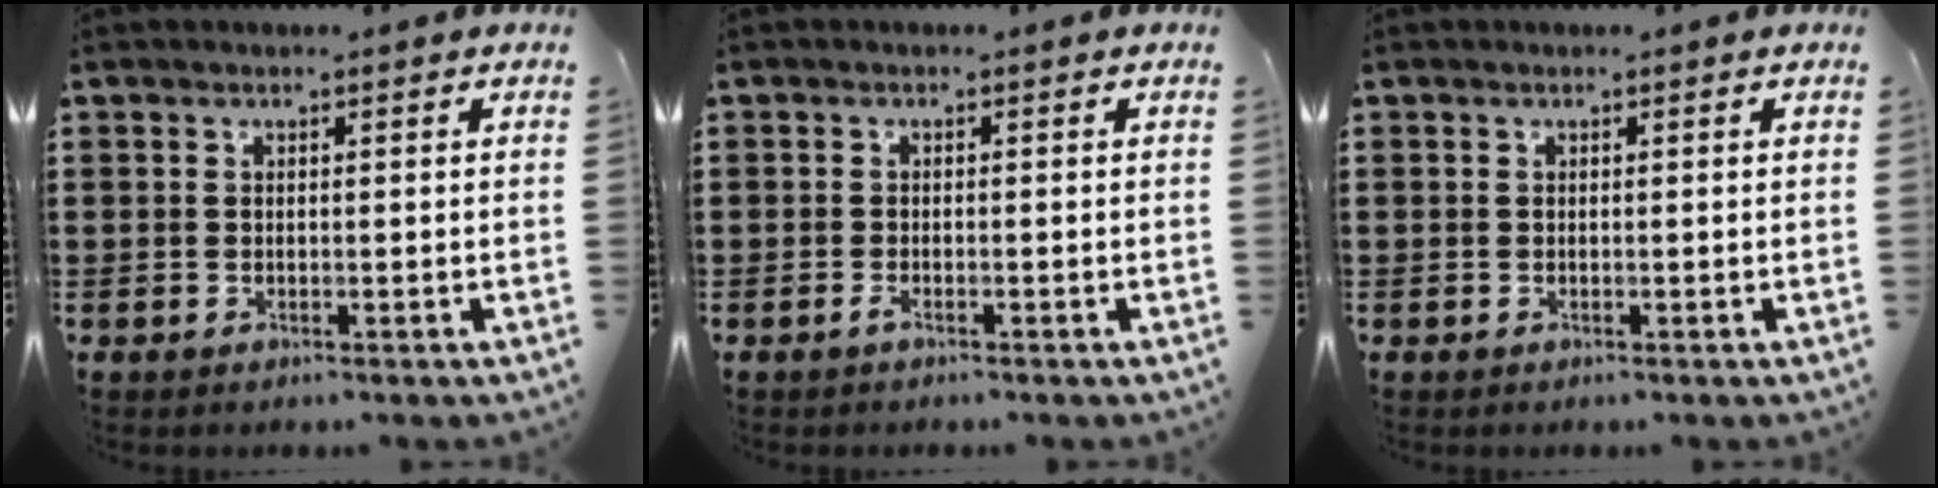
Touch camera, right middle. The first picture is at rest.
{"total": 0.9, "force": [-0.6, 0.2, 0.6], "torque": [-0.013, -0.003, -0.012]}
{"total": 0.0}